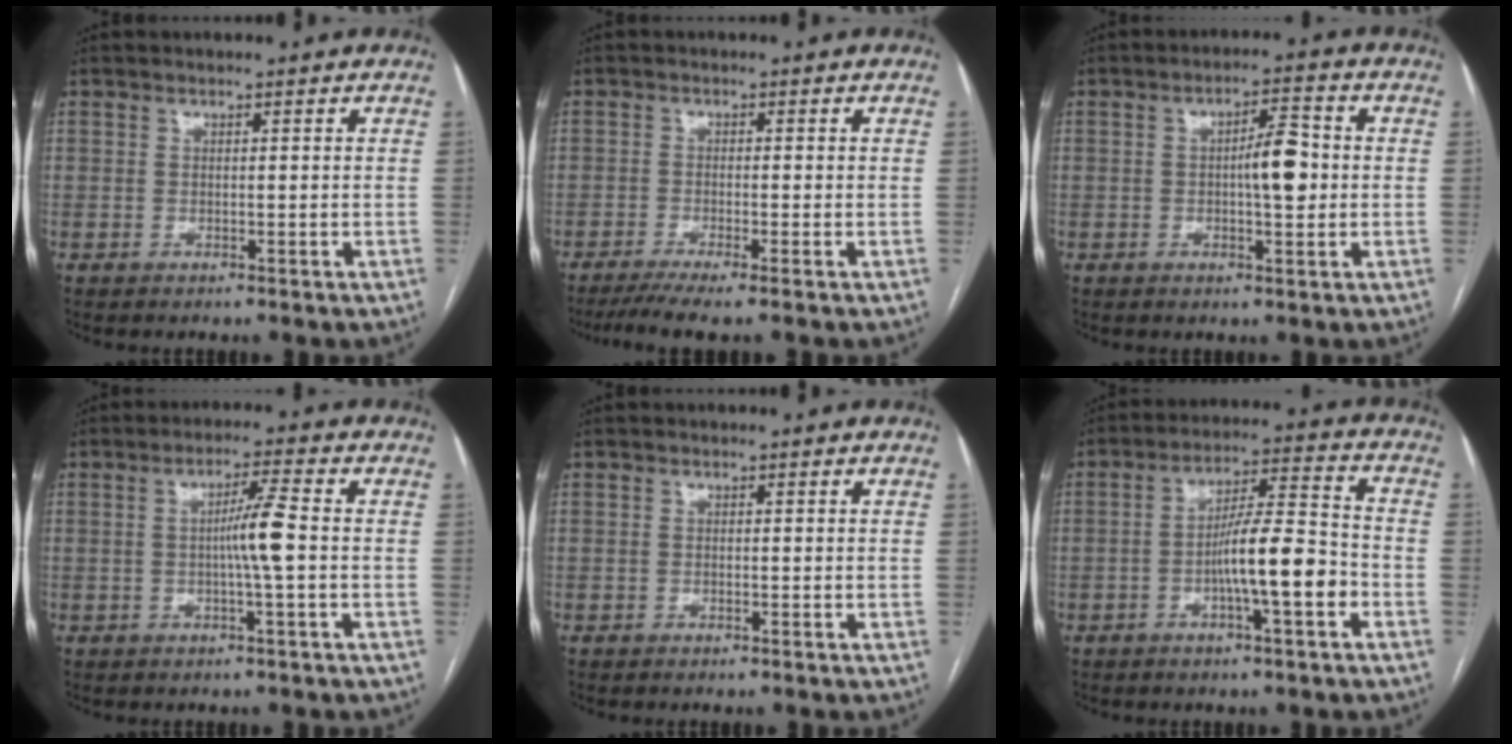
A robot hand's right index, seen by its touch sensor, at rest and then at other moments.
{"total": 4.9, "force": [-3.7, -0.2, 3.3], "torque": [-0.054, -0.010, -0.066]}
{"total": 6.1, "force": [0.0, 1.5, 5.9], "torque": [-0.095, 0.011, -0.001]}
{"total": 5.2, "force": [-0.4, -0.5, 5.1], "torque": [-0.090, 0.005, -0.009]}
{"total": 0.0}
{"total": 10.5, "force": [-3.4, 1.0, 9.9], "torque": [-0.169, 0.012, -0.057]}